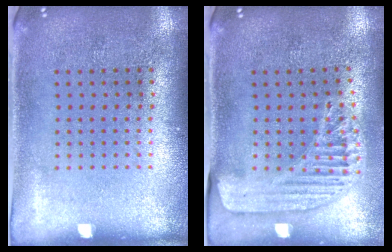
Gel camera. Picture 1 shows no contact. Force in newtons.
{"total": 1.5, "press": 1.5, "slide": 0.3}